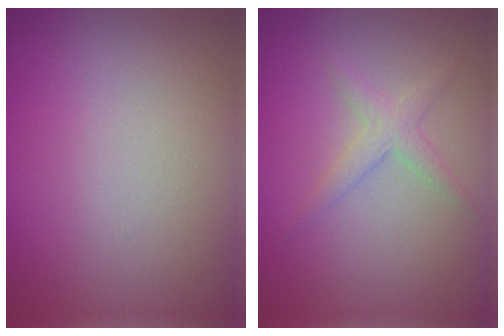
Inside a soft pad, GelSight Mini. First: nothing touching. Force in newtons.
{"total": 1.9, "press": 1.9, "slide": 0.1}